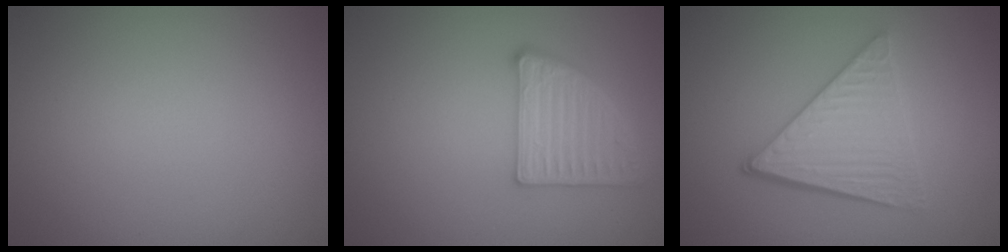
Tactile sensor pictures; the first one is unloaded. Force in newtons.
{"total": 3.5, "press": 3.3, "slide": 1.1}
{"total": 4.9, "press": 3.7, "slide": 3.3}